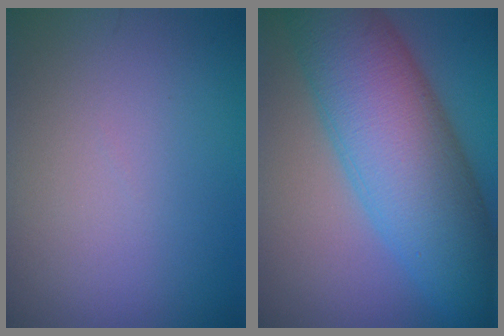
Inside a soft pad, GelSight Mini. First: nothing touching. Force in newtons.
{"total": 12.2, "press": 12.2, "slide": 0.1}